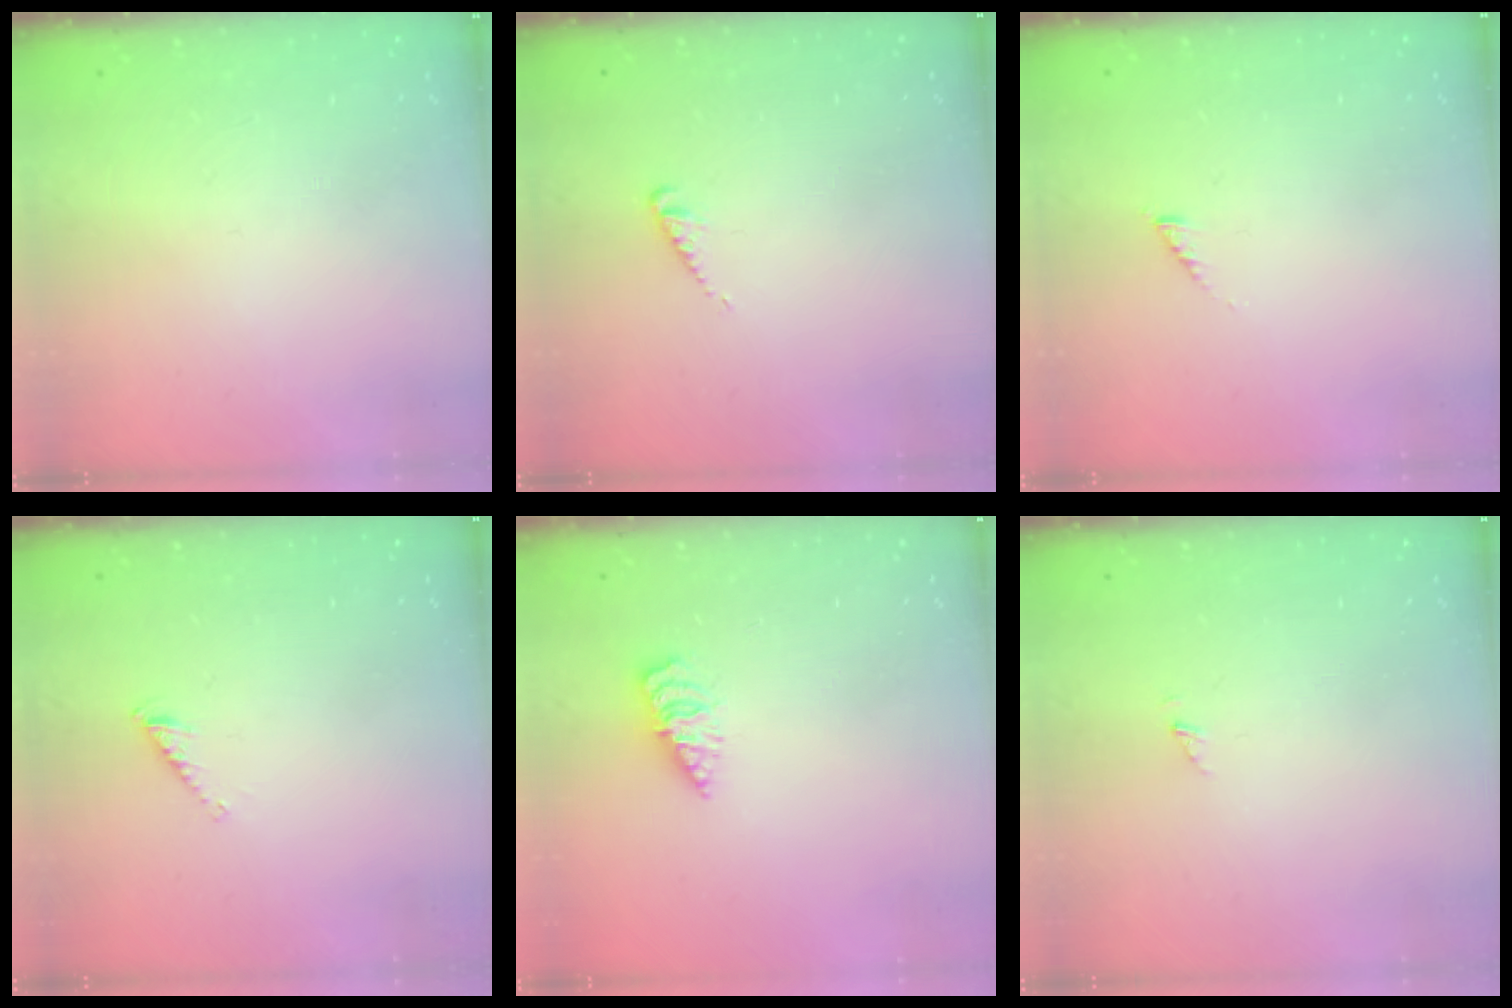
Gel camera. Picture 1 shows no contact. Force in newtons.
{"total": 2.4, "press": 2.4, "slide": 0.3}
{"total": 1.3, "press": 1.3, "slide": 0.3}
{"total": 2.9, "press": 2.9, "slide": 0.5}
{"total": 4.8, "press": 4.8, "slide": 0.6}
{"total": 0.9, "press": 0.9, "slide": 0.1}